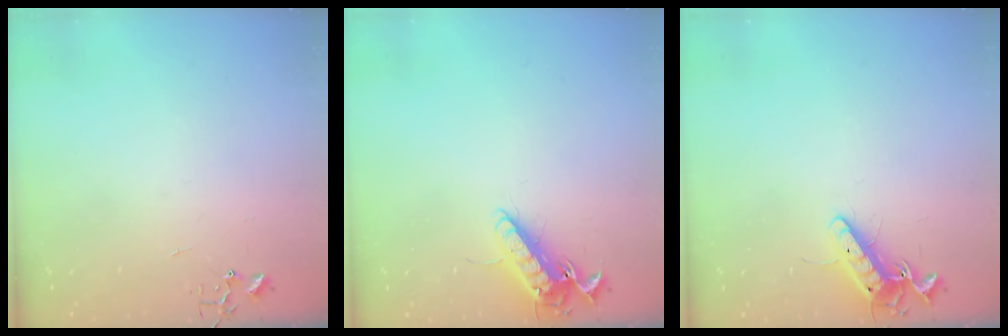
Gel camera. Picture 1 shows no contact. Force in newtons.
{"total": 13.5, "press": 13.5, "slide": 1.2}
{"total": 12.4, "press": 12.4, "slide": 0.9}